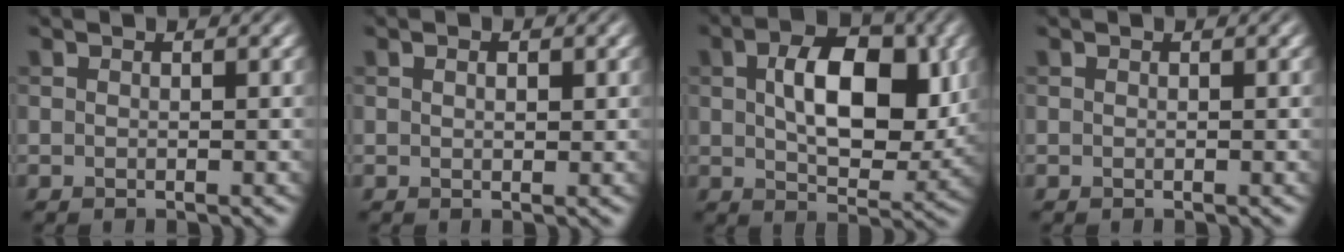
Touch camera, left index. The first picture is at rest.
{"total": 1.0, "force": [0.4, 0.5, 0.8], "torque": [-0.012, 0.000, 0.007]}
{"total": 8.7, "force": [1.5, 4.8, 7.0], "torque": [-0.111, 0.000, 0.027]}
{"total": 0.0}